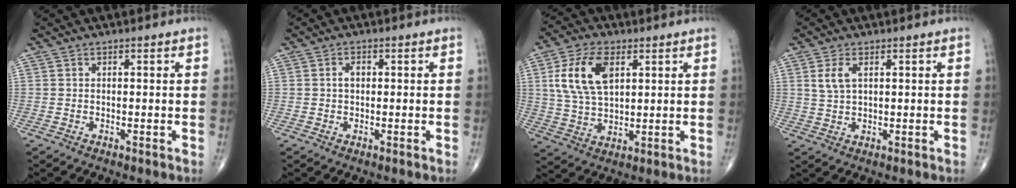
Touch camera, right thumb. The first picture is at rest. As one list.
[{"total": 1.8, "force": [0.2, 1.2, 1.4], "torque": [-0.023, 0.006, 0.002]}, {"total": 12.0, "force": [3.7, 6.7, 9.3], "torque": [-0.176, -0.004, 0.073]}, {"total": 3.7, "force": [1.4, 1.8, 2.9], "torque": [-0.063, -0.001, 0.031]}]